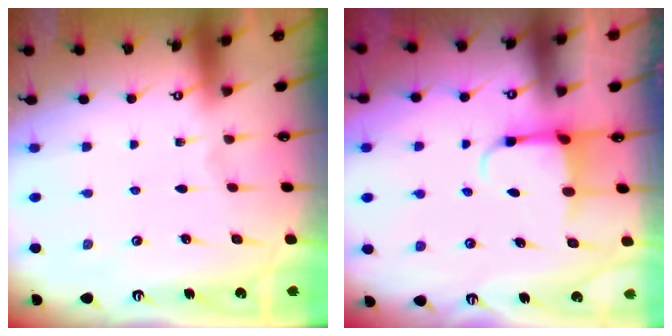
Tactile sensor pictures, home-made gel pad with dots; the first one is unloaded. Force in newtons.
{"total": 3.8, "press": 3.6, "slide": 0.9}